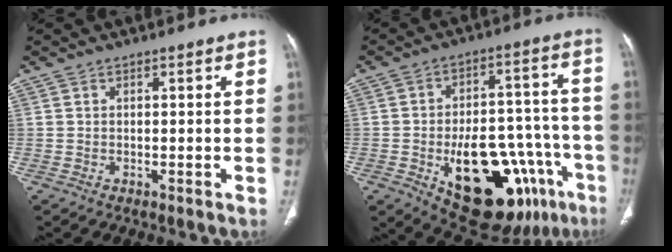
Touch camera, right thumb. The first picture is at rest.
{"total": 25.4, "force": [-10.7, 12.7, 19.2], "torque": [-0.203, 0.050, -0.131]}